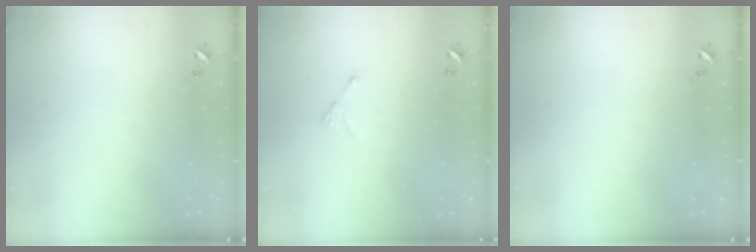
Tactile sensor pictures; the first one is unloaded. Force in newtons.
{"total": 4.0, "press": 4.0, "slide": 0.3}
{"total": 0.0}